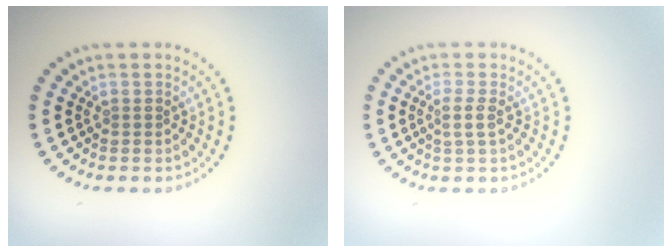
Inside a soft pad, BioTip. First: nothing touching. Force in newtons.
{"total": 1.5, "press": 1.1, "slide": 1.0}